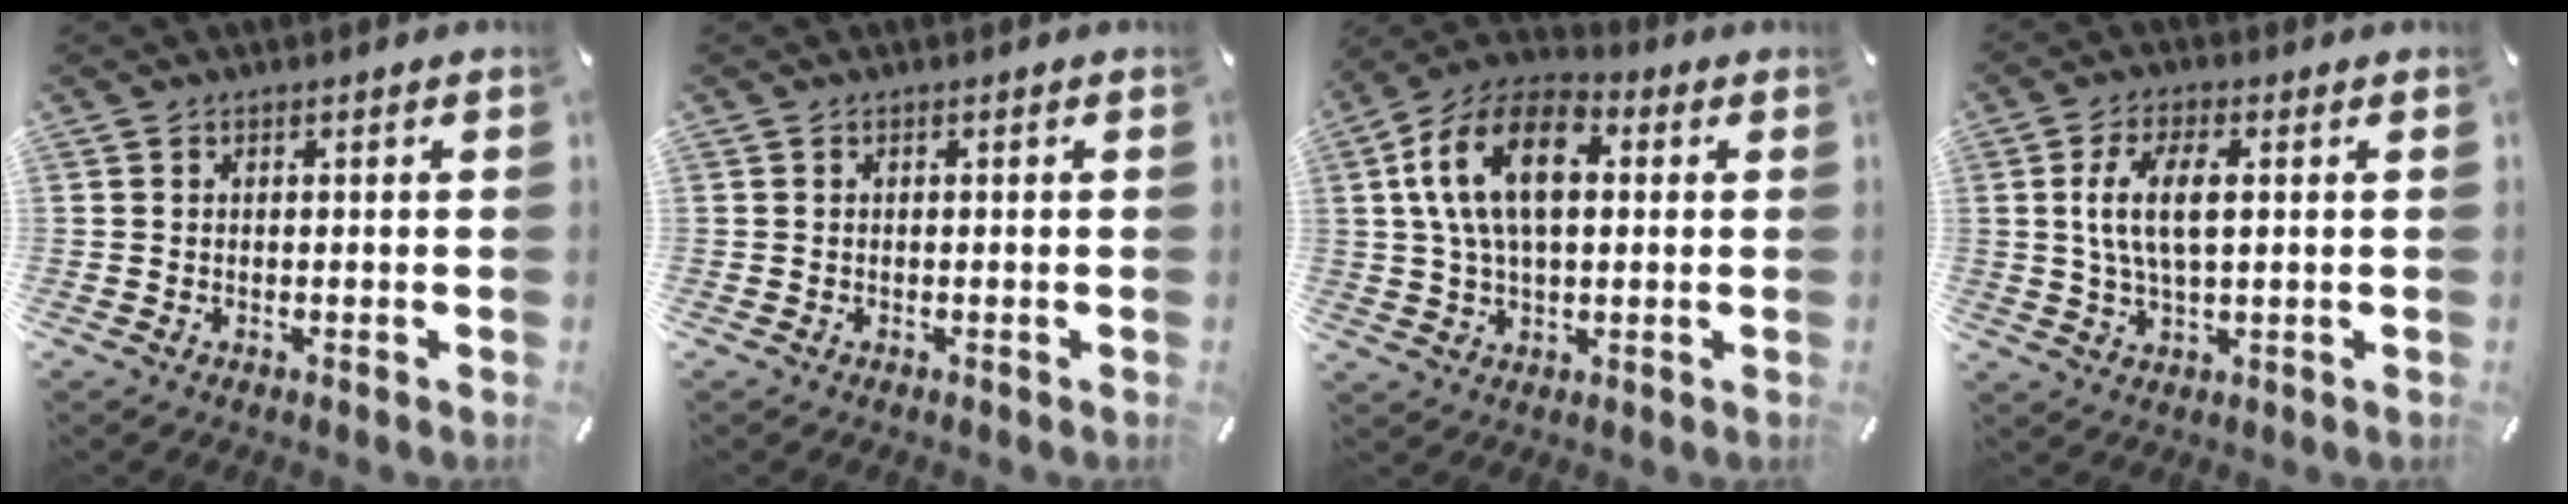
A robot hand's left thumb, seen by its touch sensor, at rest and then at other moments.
{"total": 0.0}
{"total": 15.7, "force": [3.2, 9.4, 12.1], "torque": [-0.260, 0.011, 0.055]}
{"total": 9.3, "force": [1.6, 3.9, 8.3], "torque": [-0.173, 0.001, 0.020]}